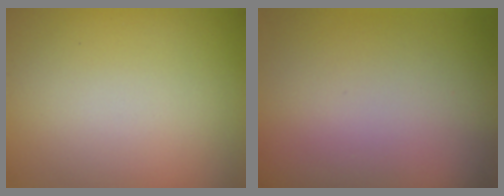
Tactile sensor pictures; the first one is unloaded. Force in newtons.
{"total": 0.0}